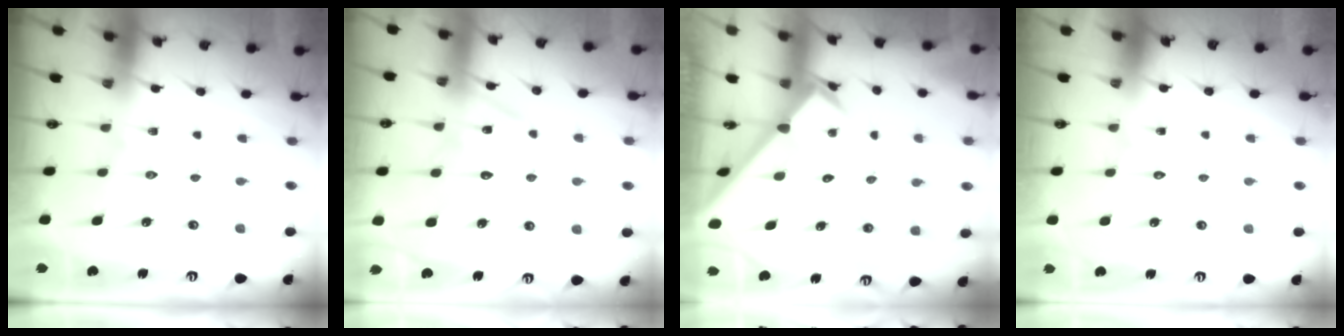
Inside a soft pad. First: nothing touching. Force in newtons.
{"total": 12.6, "press": 12.5, "slide": 0.8}
{"total": 2.5, "press": 2.5, "slide": 0.2}
{"total": 1.7, "press": 1.7, "slide": 0.1}